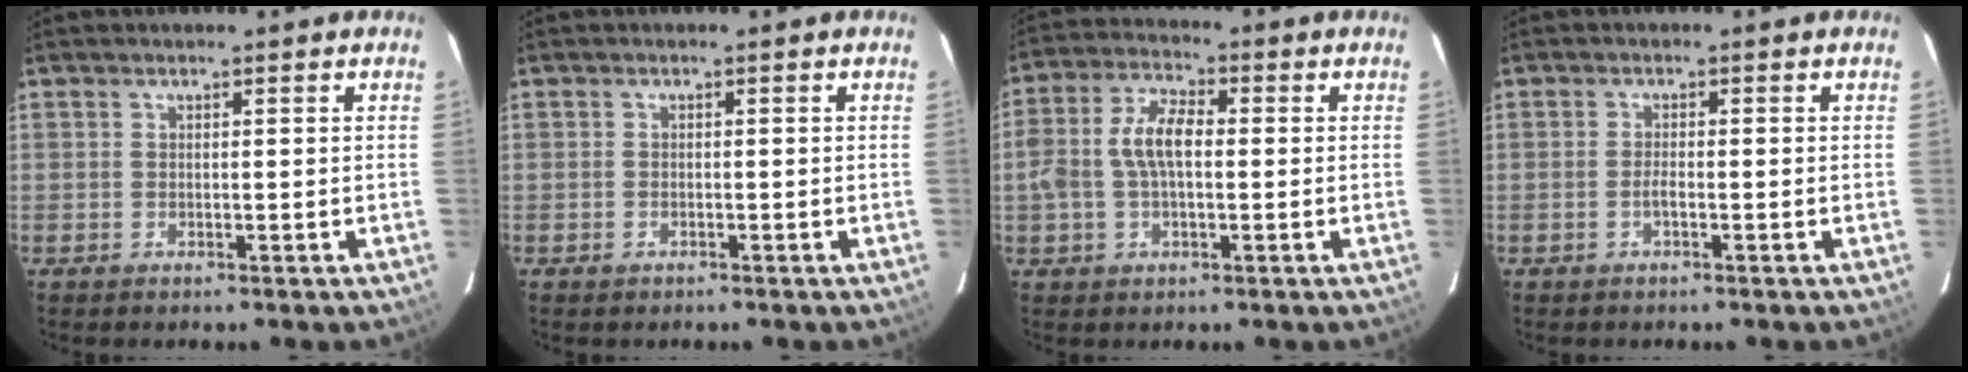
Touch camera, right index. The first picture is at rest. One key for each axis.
{"total": 0.9, "fx": -0.6, "fy": 0.7, "fz": 0.1, "tx": -0.002, "ty": 0.002, "tz": -0.010}
{"total": 8.5, "fx": -0.2, "fy": 4.5, "fz": 7.2, "tx": -0.147, "ty": 0.017, "tz": -0.003}
{"total": 1.3, "fx": -0.6, "fy": 0.3, "fz": 1.0, "tx": -0.021, "ty": 0.001, "tz": -0.013}